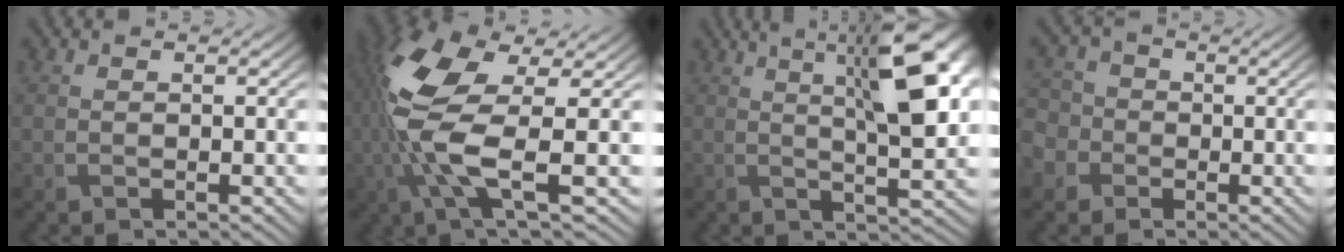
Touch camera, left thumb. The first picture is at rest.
{"total": 10.3, "force": [-0.1, 3.8, 9.6], "torque": [-0.219, 0.009, -0.011]}
{"total": 12.4, "force": [3.5, 3.4, 11.4], "torque": [-0.143, 0.018, 0.045]}
{"total": 5.5, "force": [-1.3, 5.1, 1.7], "torque": [-0.066, 0.000, -0.044]}